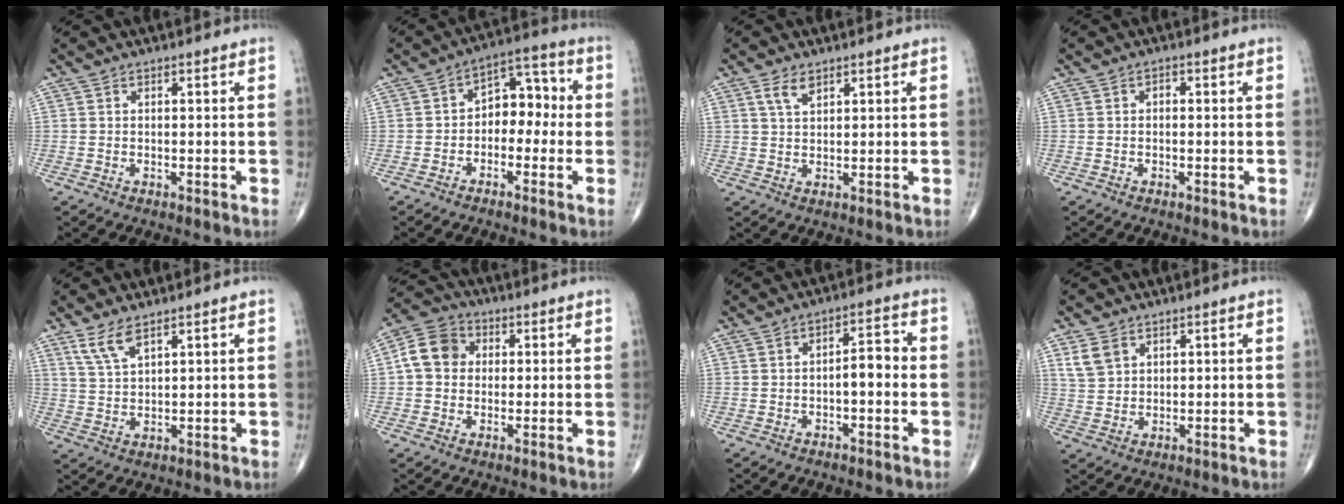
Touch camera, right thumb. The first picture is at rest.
{"total": 8.1, "force": [-1.1, 5.6, 5.8], "torque": [-0.049, 0.043, -0.033]}
{"total": 3.4, "force": [2.0, 1.6, 2.2], "torque": [-0.041, -0.005, 0.043]}
{"total": 0.9, "force": [-0.1, 0.6, 0.6], "torque": [-0.006, 0.003, -0.005]}
{"total": 5.0, "force": [3.4, 1.6, 3.3], "torque": [-0.070, -0.014, 0.075]}
{"total": 8.2, "force": [1.0, 6.9, 4.4], "torque": [-0.069, 0.018, 0.006]}
{"total": 4.5, "force": [-0.9, 2.0, 4.0], "torque": [-0.048, 0.022, -0.018]}
{"total": 4.6, "force": [2.4, 3.2, 2.2], "torque": [-0.036, -0.008, 0.056]}